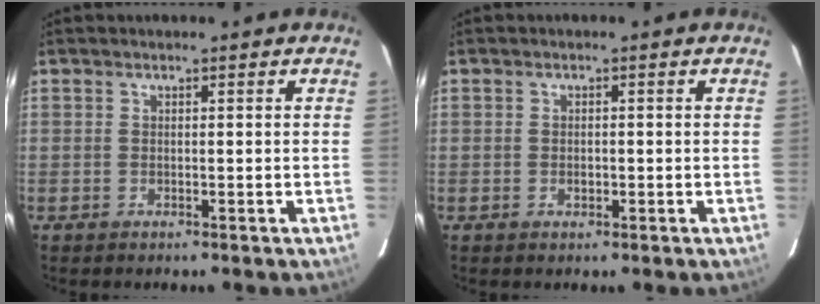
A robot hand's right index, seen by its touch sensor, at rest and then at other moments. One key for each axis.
{"total": 1.4, "fx": -0.4, "fy": 1.0, "fz": 1.0, "tx": -0.017, "ty": 0.003, "tz": -0.006}